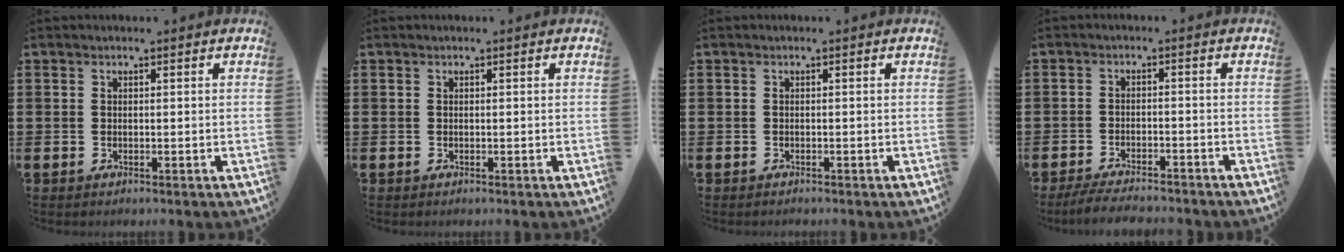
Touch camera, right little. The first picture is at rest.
{"total": 0.0}
{"total": 0.0}
{"total": 3.1, "force": [-3.0, 0.1, 1.0], "torque": [-0.016, 0.003, -0.058]}